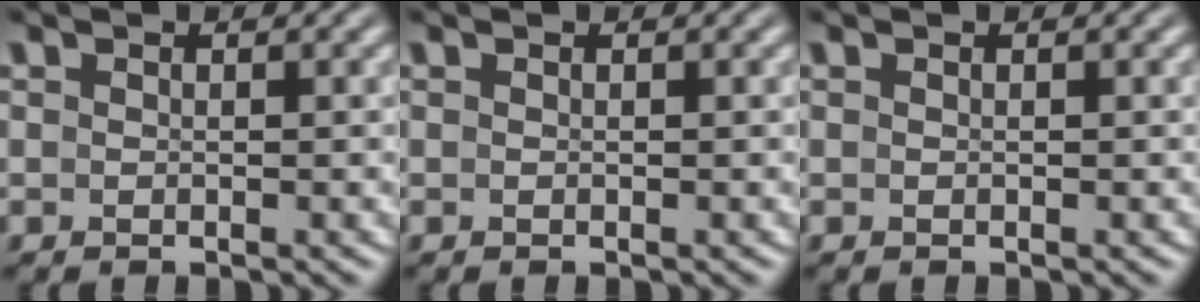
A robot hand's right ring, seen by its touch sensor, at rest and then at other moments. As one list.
[{"total": 0.0}, {"total": 0.0}]